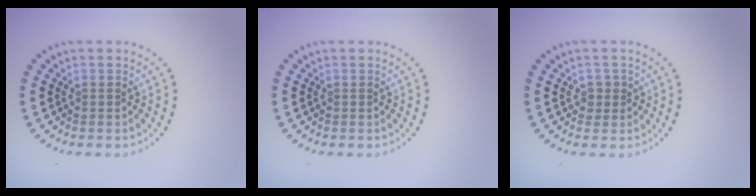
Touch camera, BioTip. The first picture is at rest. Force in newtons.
{"total": 0.0}
{"total": 1.4, "press": 1.2, "slide": 0.7}